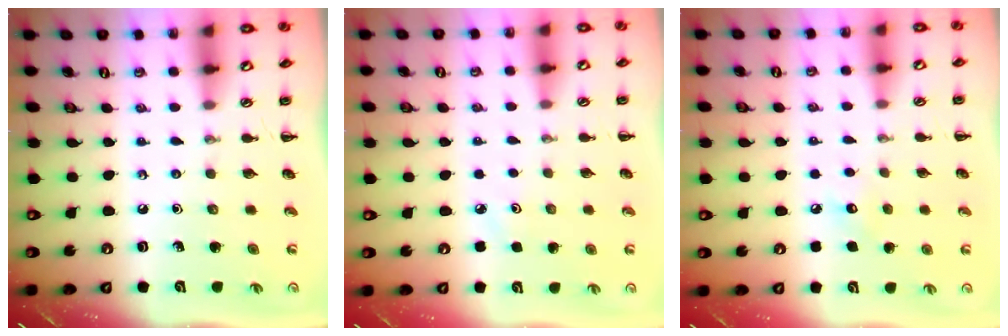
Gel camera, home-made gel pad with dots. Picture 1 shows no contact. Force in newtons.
{"total": 4.0, "press": 3.8, "slide": 1.2}
{"total": 5.8, "press": 5.6, "slide": 1.5}